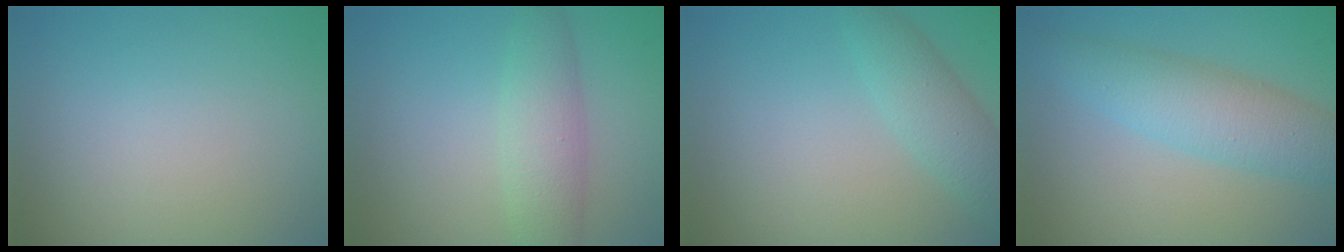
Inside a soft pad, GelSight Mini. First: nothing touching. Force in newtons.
{"total": 4.0, "press": 4.0, "slide": 0.0}
{"total": 3.0, "press": 3.0, "slide": 0.2}
{"total": 5.2, "press": 5.2, "slide": 0.2}